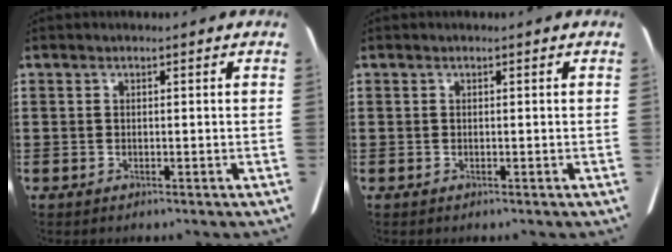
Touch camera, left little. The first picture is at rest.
{"total": 0.0}